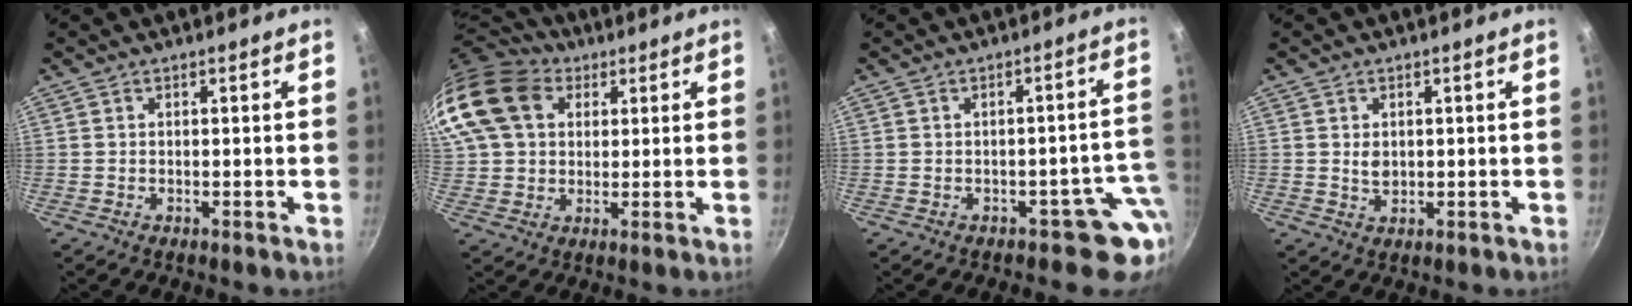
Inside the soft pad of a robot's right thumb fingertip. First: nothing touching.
{"total": 18.2, "force": [6.7, 13.9, 9.6], "torque": [-0.200, 0.022, 0.115]}
{"total": 6.7, "force": [-2.4, 4.7, 4.2], "torque": [0.031, 0.030, -0.026]}
{"total": 2.6, "force": [0.4, 2.0, 1.6], "torque": [-0.023, -0.002, 0.009]}